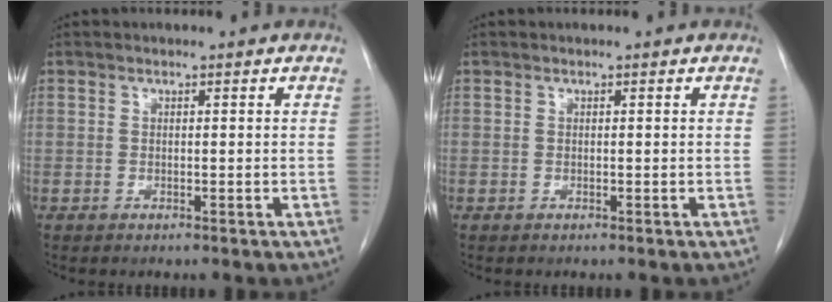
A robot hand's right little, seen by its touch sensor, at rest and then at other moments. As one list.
[{"total": 0.0}]